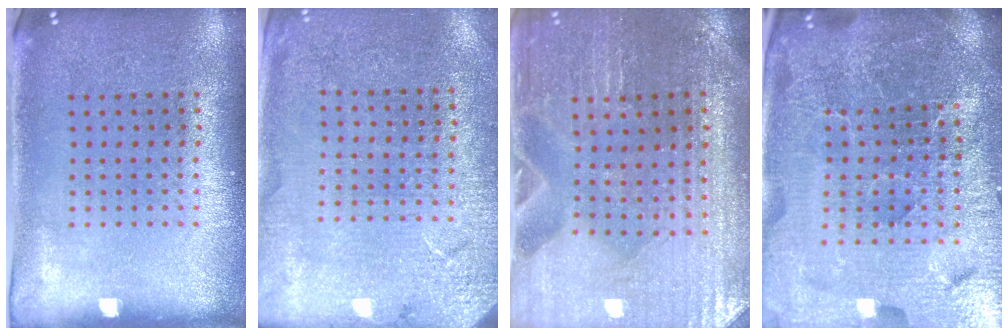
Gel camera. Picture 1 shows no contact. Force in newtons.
{"total": 2.7, "press": 2.7, "slide": 0.1}
{"total": 1.5, "press": 1.4, "slide": 0.2}
{"total": 6.6, "press": 5.9, "slide": 3.0}